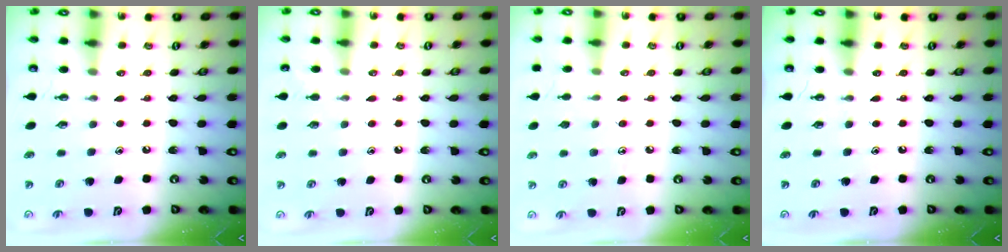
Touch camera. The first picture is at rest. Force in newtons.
{"total": 2.9, "press": 2.9, "slide": 0.4}
{"total": 5.6, "press": 5.6, "slide": 0.5}
{"total": 0.0}